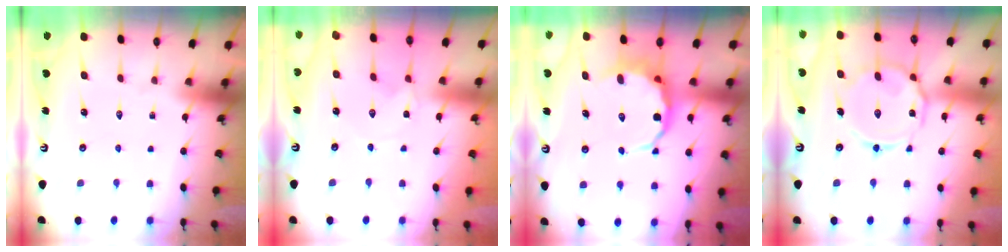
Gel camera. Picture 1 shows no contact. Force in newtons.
{"total": 0.0}
{"total": 6.0, "press": 5.7, "slide": 1.7}
{"total": 13.0, "press": 13.0, "slide": 1.2}